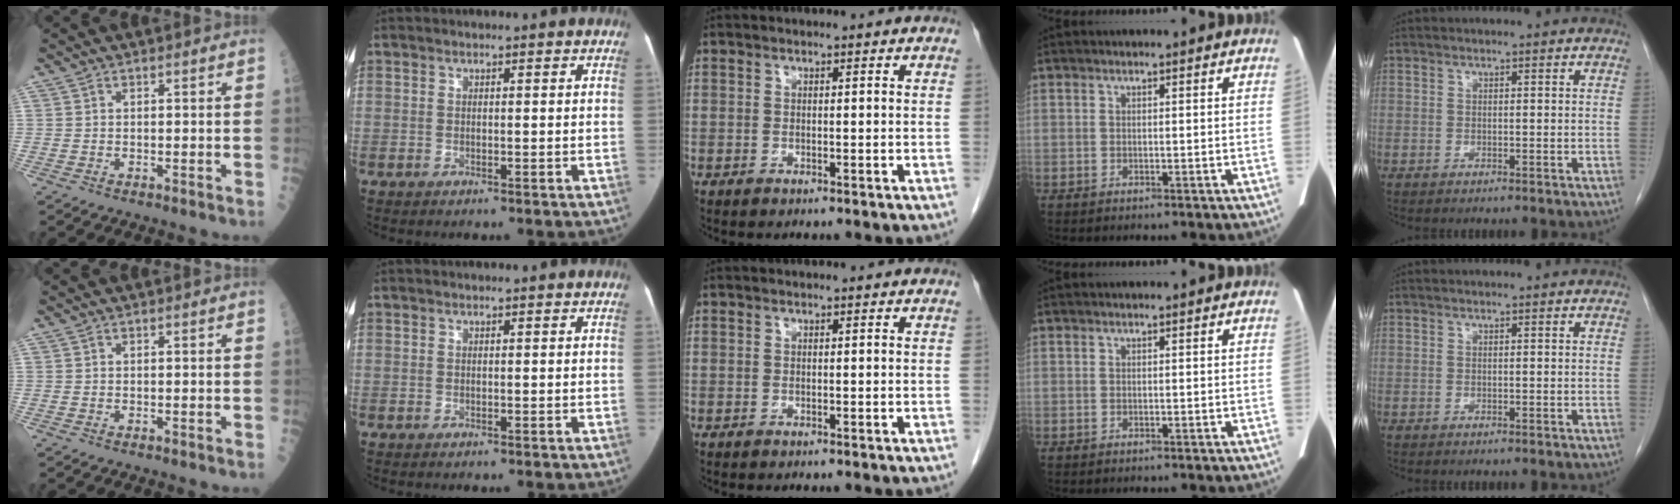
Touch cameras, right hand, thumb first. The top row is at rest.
{}